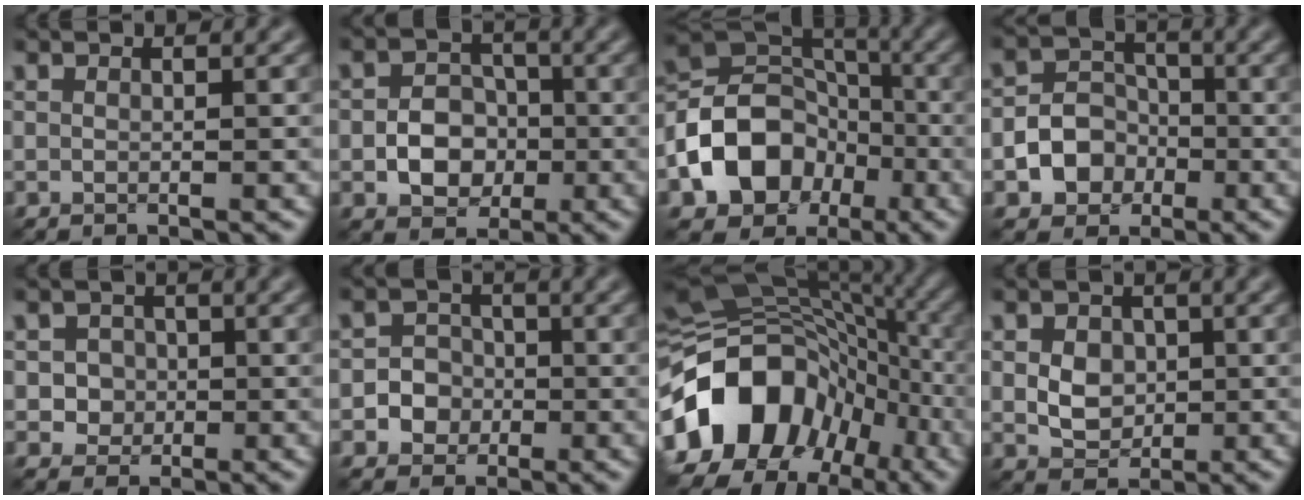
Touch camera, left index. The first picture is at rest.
{"total": 4.4, "force": [-1.2, 3.4, 2.6], "torque": [-0.035, 0.000, -0.022]}
{"total": 9.8, "force": [-3.9, 7.4, 5.1], "torque": [-0.082, 0.001, -0.079]}
{"total": 4.4, "force": [-1.7, 3.6, 1.8], "torque": [-0.012, 0.004, -0.045]}
{"total": 2.4, "force": [-0.2, 2.2, 0.8], "torque": [0.001, 0.003, -0.007]}
{"total": 3.6, "force": [-1.2, 3.3, 0.7], "torque": [0.009, 0.011, -0.039]}
{"total": 15.2, "force": [-5.5, 10.9, 9.1], "torque": [-0.173, -0.002, -0.108]}
{"total": 3.6, "force": [0.1, 2.8, 2.2], "torque": [-0.040, 0.002, -0.006]}